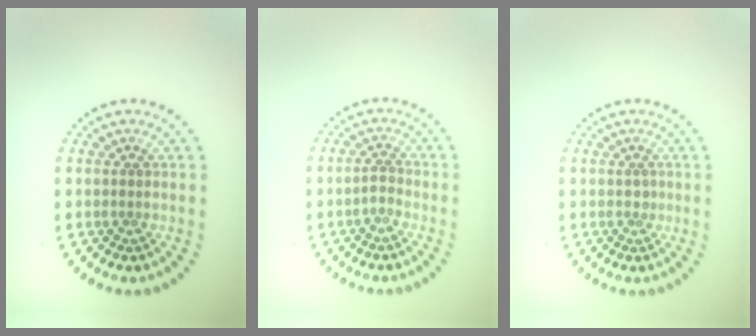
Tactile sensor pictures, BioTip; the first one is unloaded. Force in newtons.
{"total": 0.9, "press": 0.7, "slide": 0.4}
{"total": 0.6, "press": 0.4, "slide": 0.4}